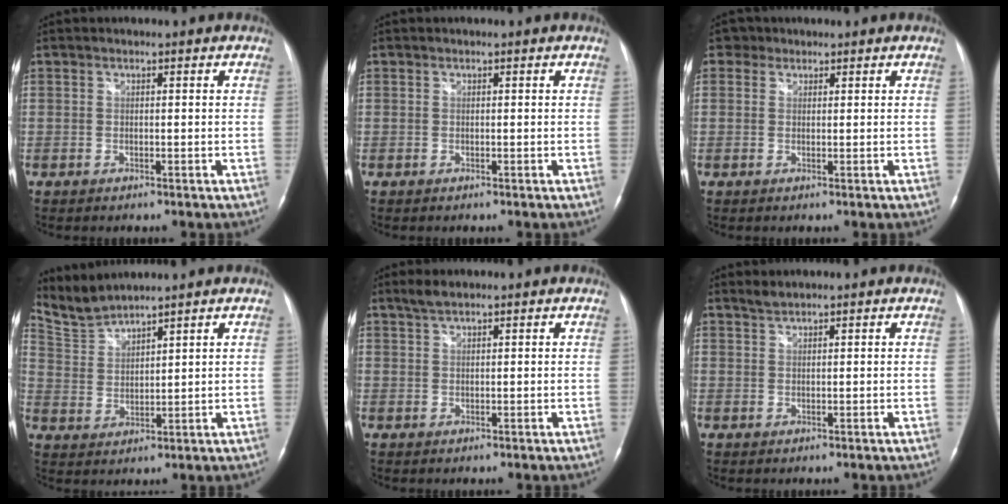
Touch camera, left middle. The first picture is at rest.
{"total": 0.0}
{"total": 1.9, "force": [1.1, 1.6, 0.1], "torque": [0.008, 0.005, 0.011]}
{"total": 5.5, "force": [5.4, -0.7, -0.2], "torque": [-0.016, 0.006, 0.126]}
{"total": 2.0, "force": [1.7, 0.4, 1.1], "torque": [-0.027, 0.008, 0.034]}
{"total": 1.3, "force": [1.2, 0.1, 0.4], "torque": [-0.010, 0.006, 0.027]}